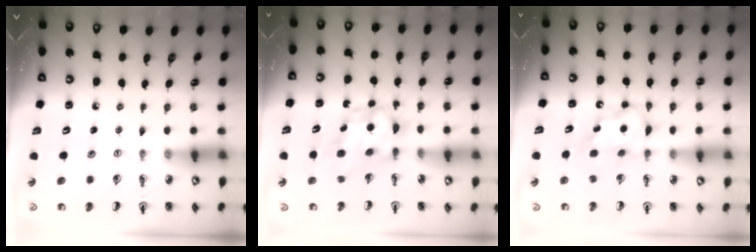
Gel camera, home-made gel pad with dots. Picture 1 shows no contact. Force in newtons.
{"total": 6.7, "press": 6.7, "slide": 0.6}
{"total": 6.2, "press": 6.2, "slide": 0.3}